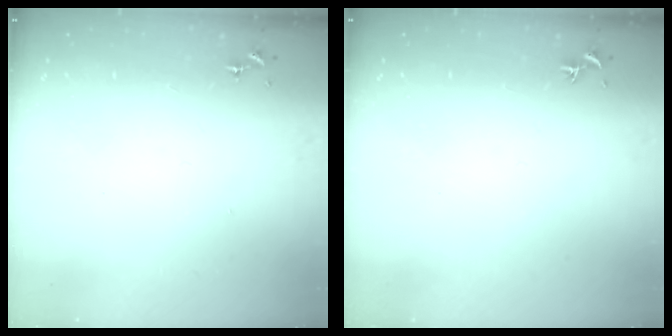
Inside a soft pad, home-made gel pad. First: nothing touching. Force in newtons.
{"total": 0.0}